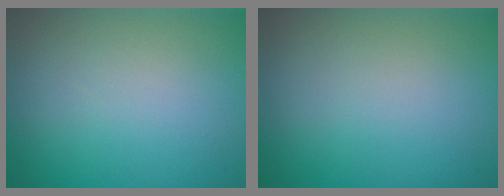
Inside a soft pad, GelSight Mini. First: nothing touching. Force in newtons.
{"total": 0.0}